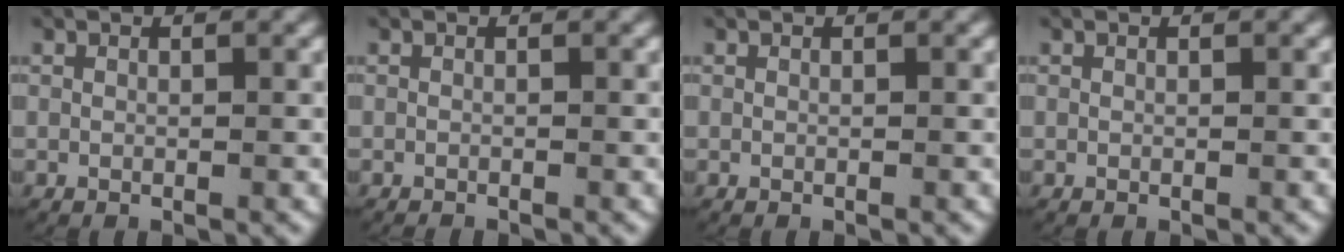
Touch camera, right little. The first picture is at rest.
{"total": 0.6, "force": [-0.6, 0.0, -0.1], "torque": [-0.003, -0.005, -0.009]}
{"total": 0.0}
{"total": 0.0}